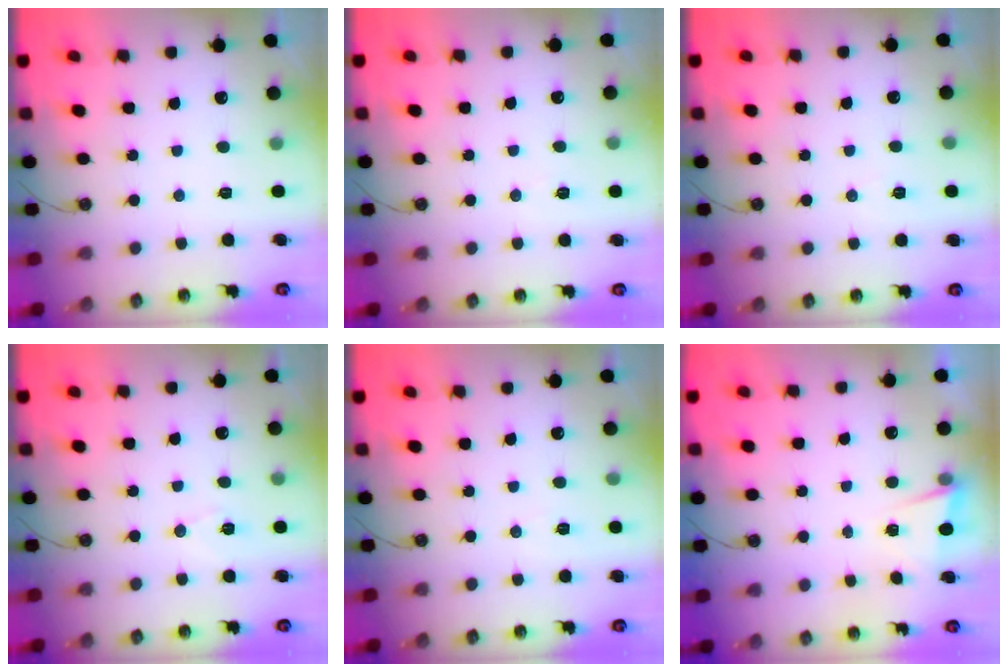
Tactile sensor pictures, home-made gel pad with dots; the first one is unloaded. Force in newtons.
{"total": 5.5, "press": 3.3, "slide": 4.4}
{"total": 5.9, "press": 4.1, "slide": 4.2}
{"total": 6.1, "press": 5.3, "slide": 2.9}
{"total": 5.9, "press": 4.1, "slide": 4.2}
{"total": 2.4, "press": 2.2, "slide": 1.1}